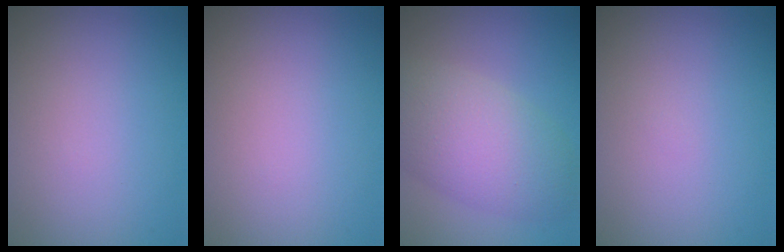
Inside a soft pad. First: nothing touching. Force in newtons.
{"total": 0.0}
{"total": 7.3, "press": 7.3, "slide": 0.4}
{"total": 0.0}